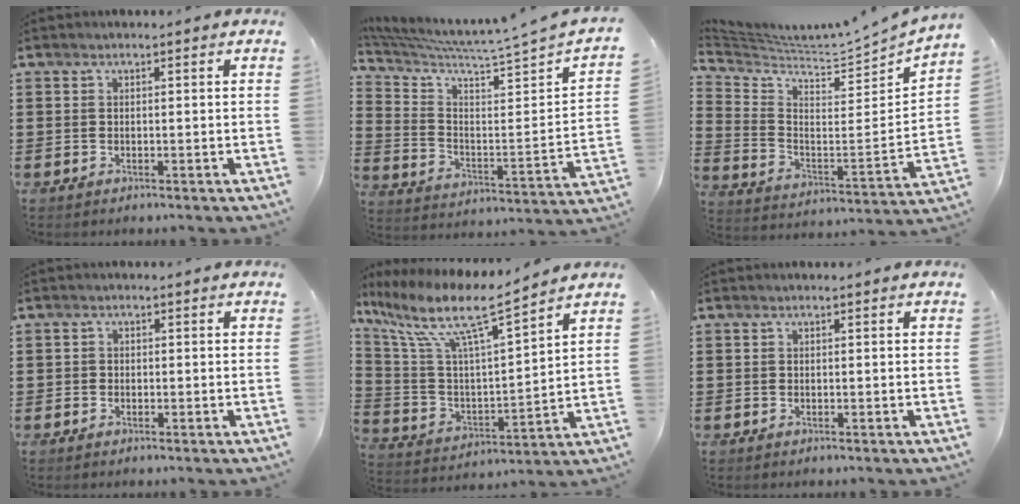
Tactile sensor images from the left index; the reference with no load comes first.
{"total": 4.3, "force": [3.7, -0.7, 2.1], "torque": [-0.064, -0.057, 0.055]}
{"total": 4.0, "force": [3.9, -0.4, 0.8], "torque": [-0.042, -0.055, 0.059]}
{"total": 0.9, "force": [-0.4, 0.7, 0.2], "torque": [-0.006, 0.001, -0.010]}
{"total": 11.0, "force": [7.9, 1.5, 7.6], "torque": [-0.174, -0.045, 0.127]}
{"total": 0.0}